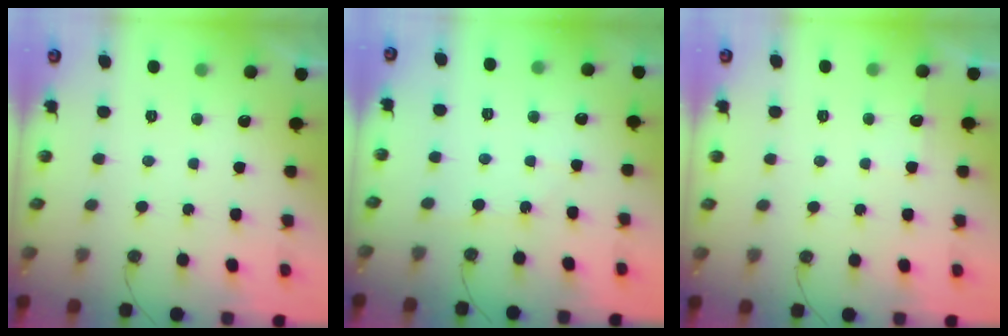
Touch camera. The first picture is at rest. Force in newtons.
{"total": 3.0, "press": 3.0, "slide": 0.4}
{"total": 4.4, "press": 4.4, "slide": 0.6}